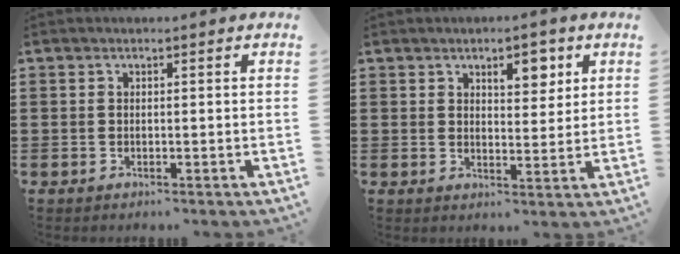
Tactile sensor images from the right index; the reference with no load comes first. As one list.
[{"total": 4.9, "force": [2.8, 2.2, 3.3], "torque": [-0.040, -0.002, 0.042]}]